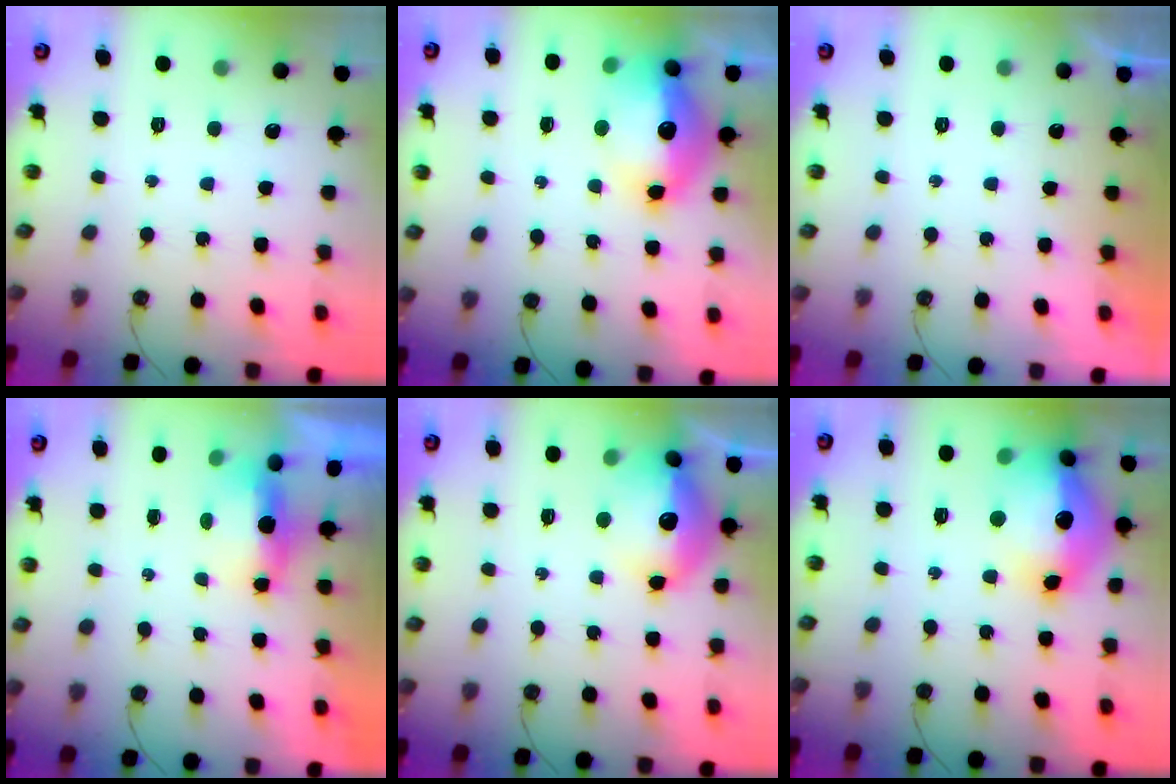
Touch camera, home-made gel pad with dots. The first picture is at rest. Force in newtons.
{"total": 21.4, "press": 17.2, "slide": 12.7}
{"total": 0.0}
{"total": 8.2, "press": 5.7, "slide": 5.8}
{"total": 15.8, "press": 15.7, "slide": 1.4}
{"total": 19.8, "press": 19.7, "slide": 1.8}